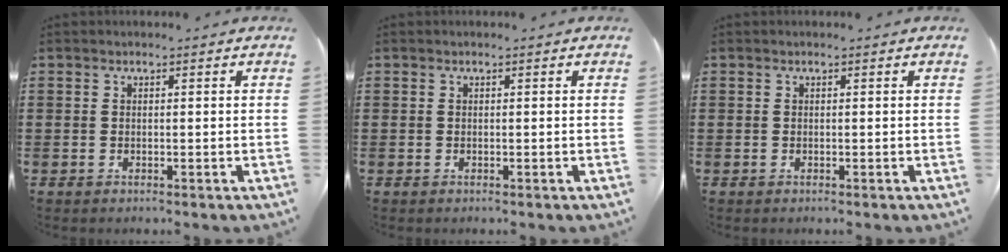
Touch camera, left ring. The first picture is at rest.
{"total": 0.0}
{"total": 0.0}